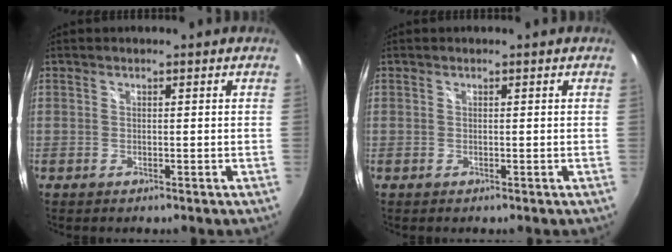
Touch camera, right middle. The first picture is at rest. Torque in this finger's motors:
{"motor_torque": [0.00, 0.00, 0.00, 0.00]}